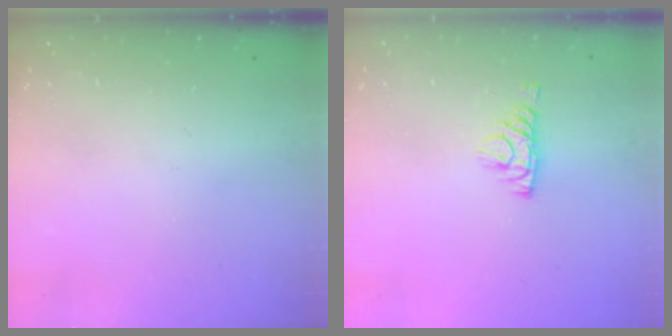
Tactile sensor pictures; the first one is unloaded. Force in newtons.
{"total": 6.0, "press": 5.9, "slide": 0.8}